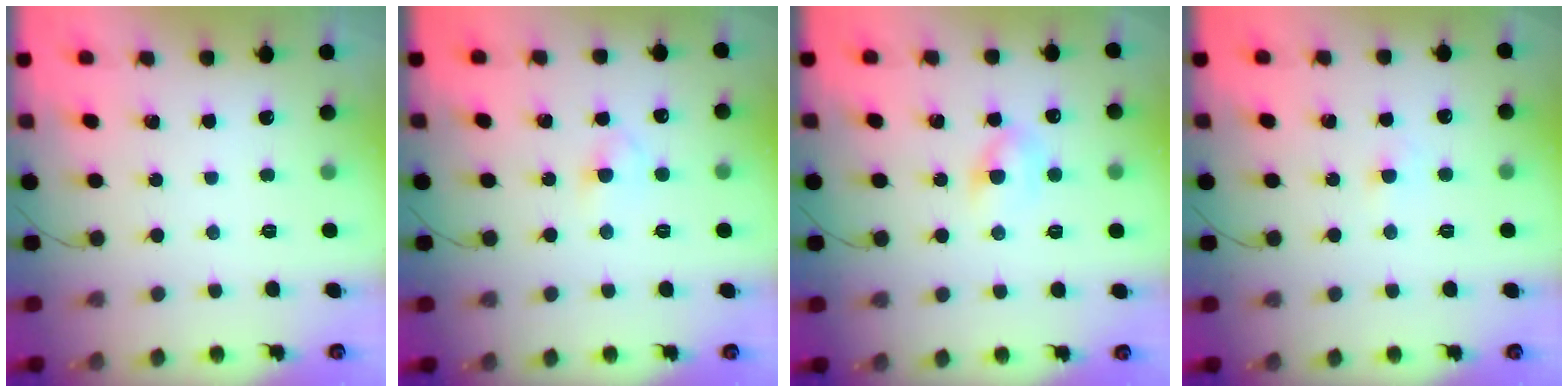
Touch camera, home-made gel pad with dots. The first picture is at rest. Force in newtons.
{"total": 3.0, "press": 2.8, "slide": 1.3}
{"total": 5.6, "press": 5.4, "slide": 1.3}
{"total": 2.1, "press": 2.0, "slide": 0.7}